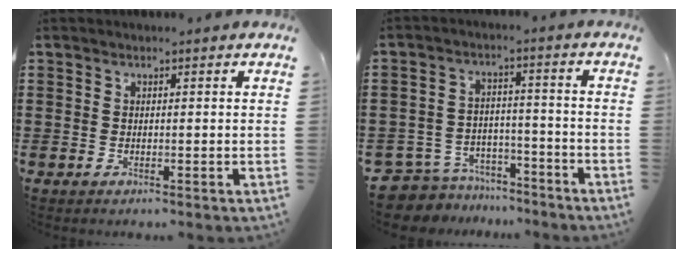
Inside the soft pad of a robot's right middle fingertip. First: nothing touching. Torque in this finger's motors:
{"motor_torque": [0.25, 0.19, -0.02, -0.04]}